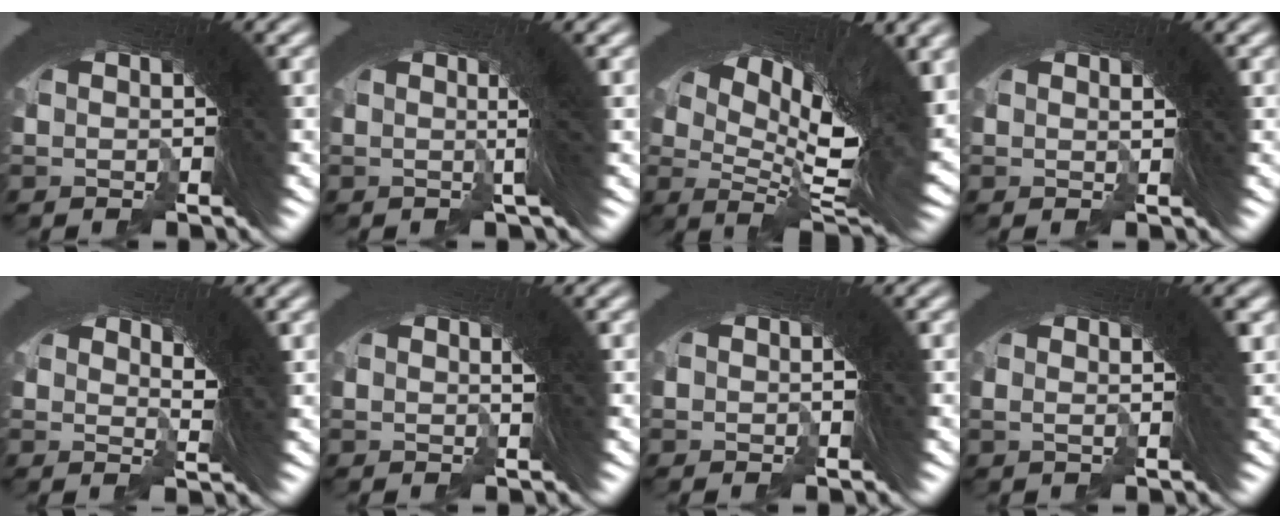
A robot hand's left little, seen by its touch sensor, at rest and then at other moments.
{"total": 3.2, "force": [1.0, 0.9, 2.9], "torque": [-0.044, 0.020, 0.003]}
{"total": 12.8, "force": [0.9, 6.3, 11.1], "torque": [-0.159, -0.010, 0.019]}
{"total": 1.4, "force": [-1.3, 0.6, 0.0], "torque": [-0.015, -0.020, -0.016]}
{"total": 1.8, "force": [-0.6, 1.1, 1.3], "torque": [-0.034, -0.030, 0.000]}
{"total": 0.8, "force": [0.2, 0.4, 0.6], "torque": [-0.018, 0.000, 0.002]}
{"total": 0.6, "force": [-0.4, 0.0, -0.5], "torque": [0.006, -0.001, -0.007]}
{"total": 3.3, "force": [1.0, 2.0, 2.4], "torque": [-0.038, 0.018, 0.005]}